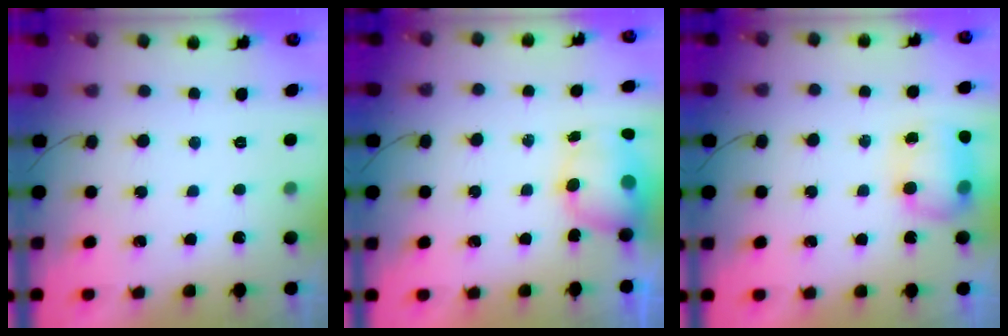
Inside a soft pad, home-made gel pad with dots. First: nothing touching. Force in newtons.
{"total": 8.0, "press": 7.8, "slide": 1.3}
{"total": 11.7, "press": 9.3, "slide": 7.1}